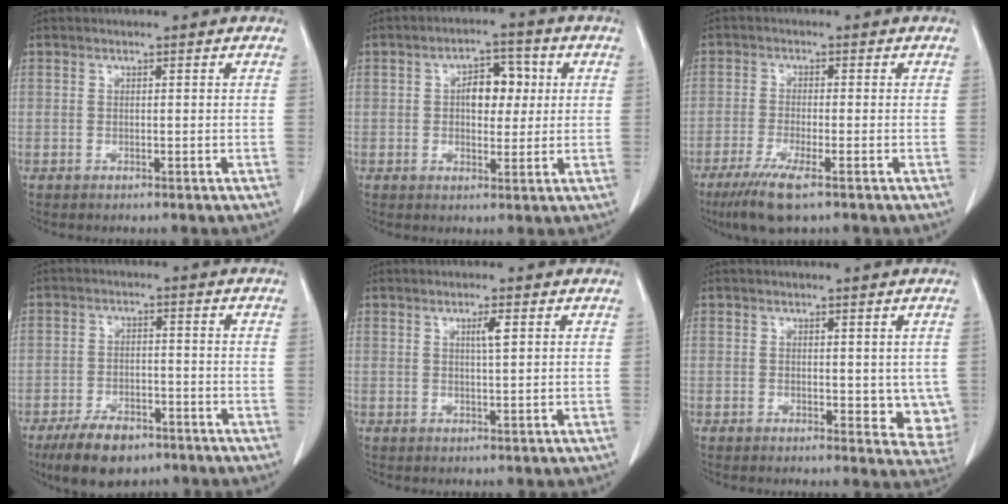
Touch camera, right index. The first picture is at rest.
{"total": 6.1, "force": [1.0, 3.6, 4.9], "torque": [-0.075, 0.020, 0.016]}
{"total": 6.6, "force": [-4.1, 0.6, 5.2], "torque": [-0.098, -0.019, -0.070]}
{"total": 8.1, "force": [-5.8, 3.6, 4.4], "torque": [-0.081, -0.004, -0.096]}
{"total": 2.1, "force": [0.8, 0.0, 1.9], "torque": [-0.037, -0.002, 0.014]}
{"total": 6.4, "force": [0.3, 3.4, 5.5], "torque": [-0.048, -0.014, 0.007]}